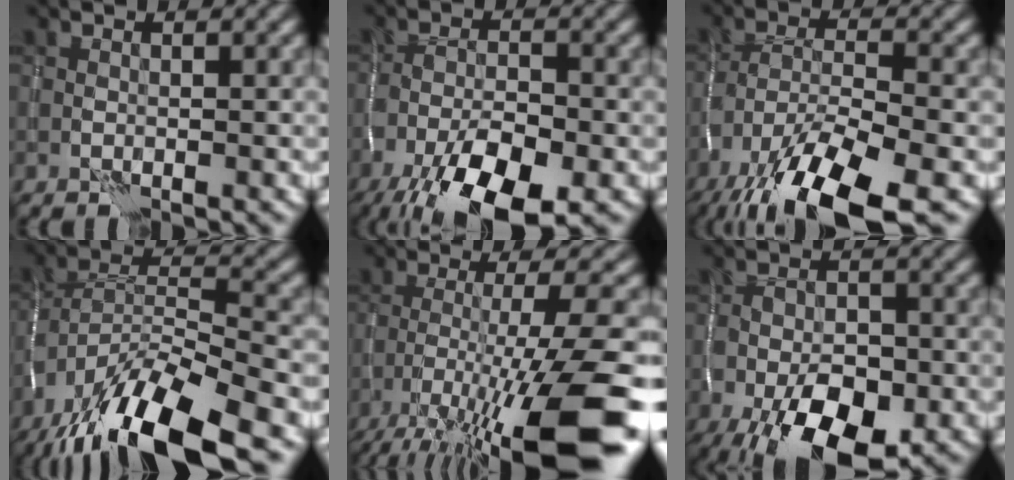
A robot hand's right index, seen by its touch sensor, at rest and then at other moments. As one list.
[{"total": 10.5, "force": [-5.8, 4.0, 7.7], "torque": [-0.149, -0.016, -0.105]}, {"total": 13.1, "force": [-8.7, 3.9, 9.0], "torque": [-0.184, -0.013, -0.154]}, {"total": 14.7, "force": [-10.3, 3.8, 9.7], "torque": [-0.197, -0.003, -0.180]}, {"total": 13.1, "force": [-7.4, 2.2, 10.6], "torque": [-0.159, 0.003, -0.113]}, {"total": 10.1, "force": [-4.8, 4.9, 7.4], "torque": [-0.138, -0.026, -0.075]}]